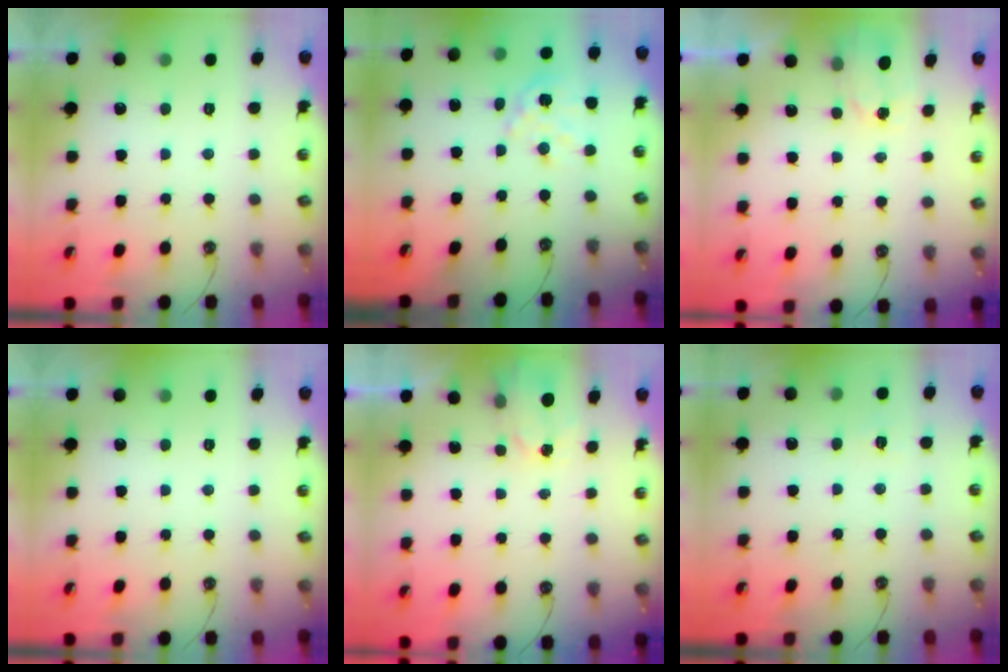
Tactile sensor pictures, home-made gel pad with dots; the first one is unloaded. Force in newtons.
{"total": 9.4, "press": 9.3, "slide": 0.7}
{"total": 1.7, "press": 1.6, "slide": 0.2}
{"total": 0.0}
{"total": 2.1, "press": 2.1, "slide": 0.4}
{"total": 3.5, "press": 3.4, "slide": 0.4}